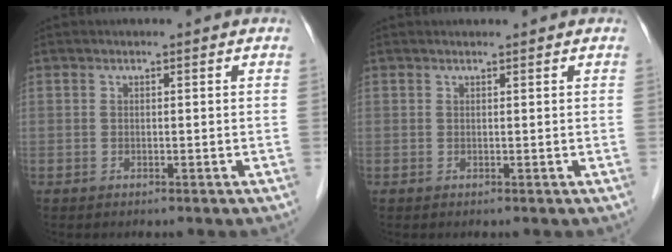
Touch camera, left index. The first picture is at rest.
{"total": 1.0, "force": [1.0, 0.1, 0.3], "torque": [-0.007, 0.013, 0.018]}